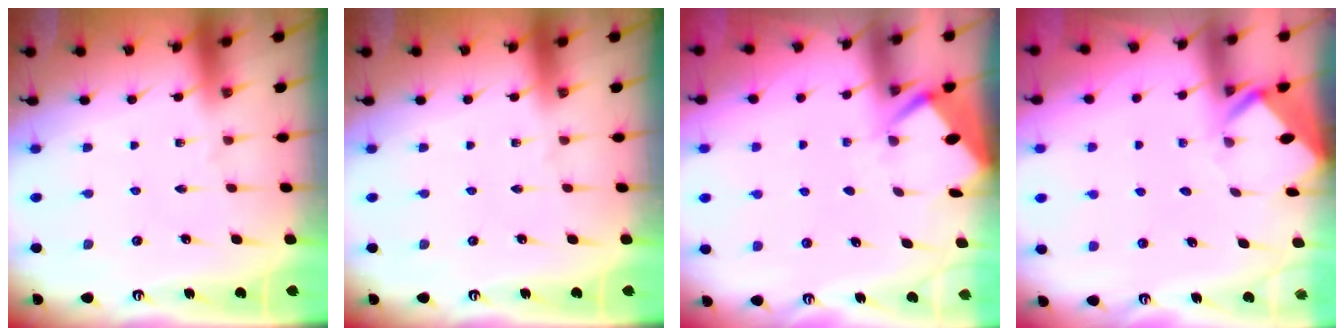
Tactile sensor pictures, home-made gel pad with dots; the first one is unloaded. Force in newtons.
{"total": 0.0}
{"total": 4.1, "press": 4.1, "slide": 0.2}
{"total": 4.0, "press": 3.9, "slide": 0.3}